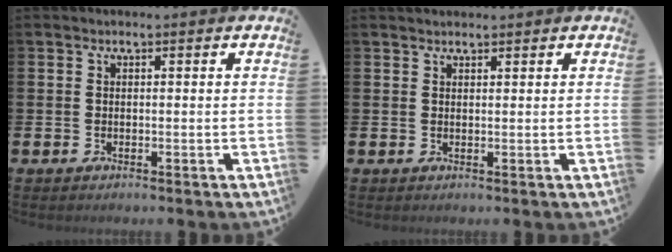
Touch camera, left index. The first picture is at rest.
{"total": 1.3, "force": [1.2, 0.3, 0.0], "torque": [0.013, -0.002, 0.021]}